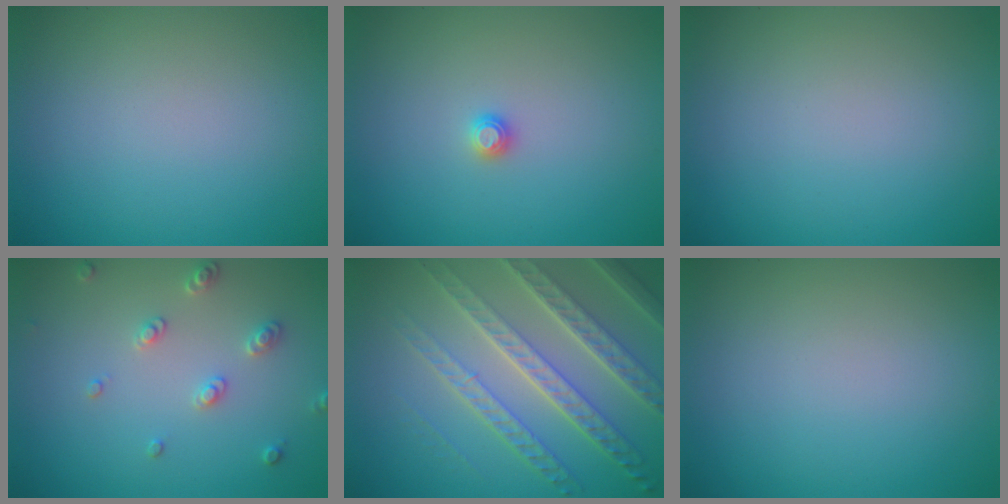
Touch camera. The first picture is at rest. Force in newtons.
{"total": 0.8, "press": 0.8, "slide": 0.1}
{"total": 0.0}
{"total": 2.2, "press": 2.1, "slide": 0.6}
{"total": 8.0, "press": 5.4, "slide": 5.9}
{"total": 0.0}